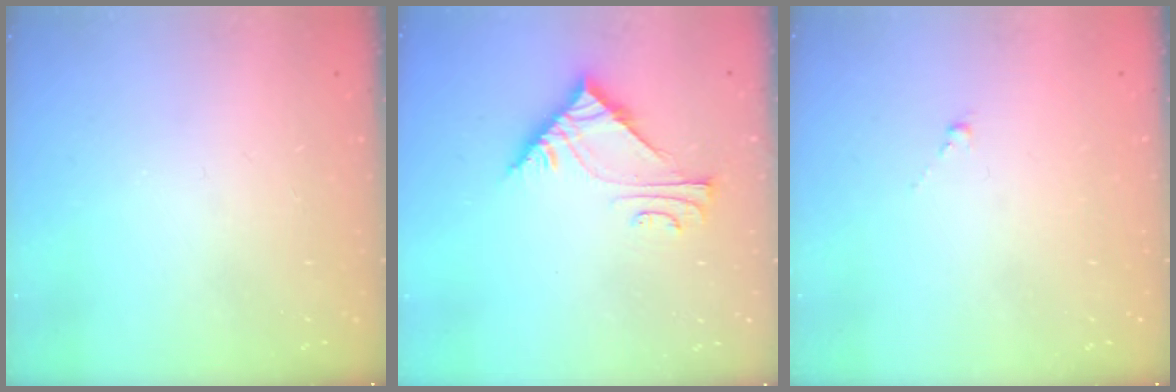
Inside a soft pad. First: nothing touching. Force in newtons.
{"total": 7.3, "press": 7.3, "slide": 0.5}
{"total": 0.5, "press": 0.3, "slide": 0.4}